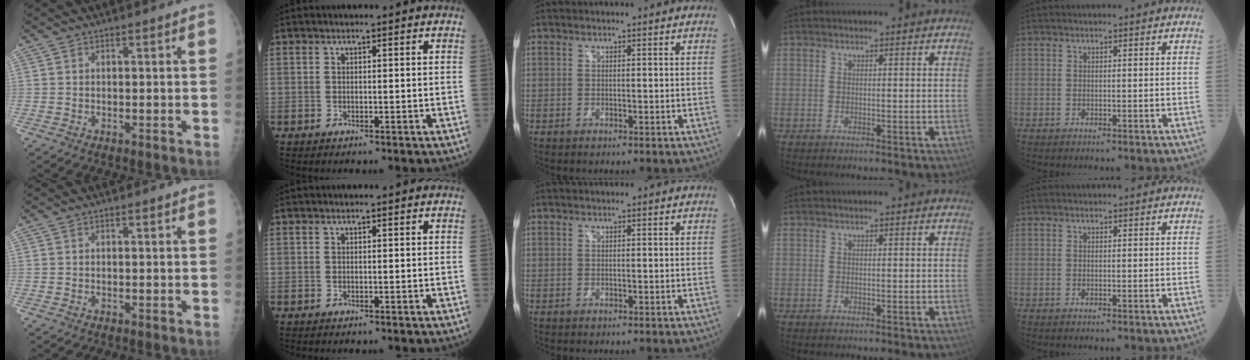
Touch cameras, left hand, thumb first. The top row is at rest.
{}